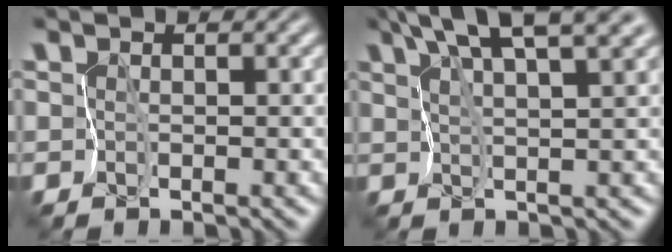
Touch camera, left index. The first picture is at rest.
{"total": 8.2, "force": [5.9, 1.5, 5.5], "torque": [-0.103, 0.023, 0.089]}